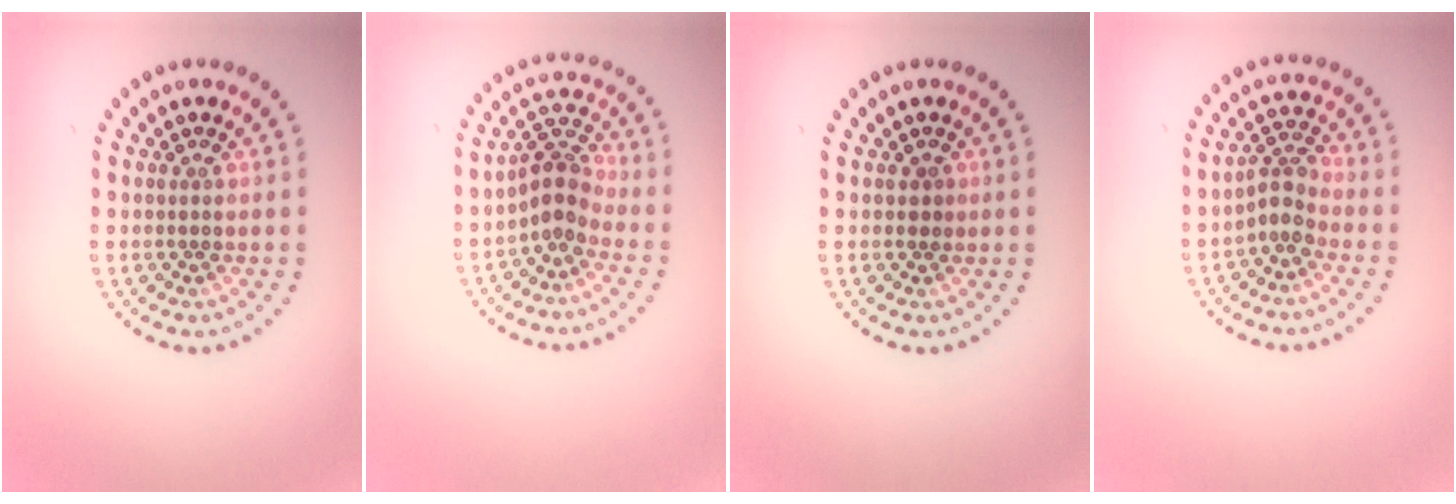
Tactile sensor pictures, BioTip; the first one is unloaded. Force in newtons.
{"total": 2.9, "press": 2.4, "slide": 1.7}
{"total": 0.7, "press": 0.6, "slide": 0.3}
{"total": 2.3, "press": 1.7, "slide": 1.6}